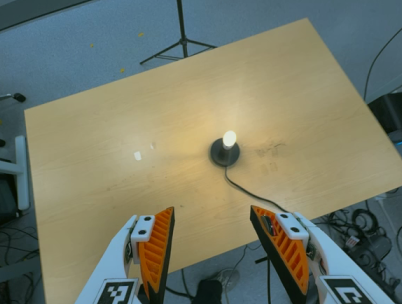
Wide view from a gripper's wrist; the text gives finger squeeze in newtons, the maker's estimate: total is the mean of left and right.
{"total": 0.0}